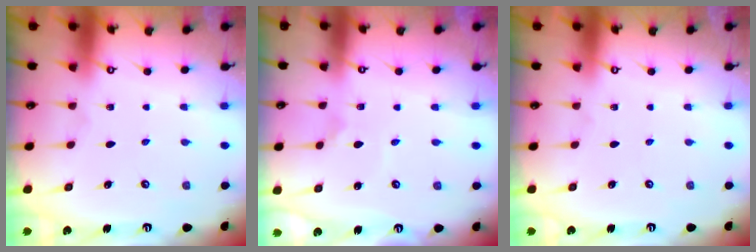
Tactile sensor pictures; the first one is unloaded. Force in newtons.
{"total": 1.8, "press": 1.7, "slide": 0.4}
{"total": 0.0}